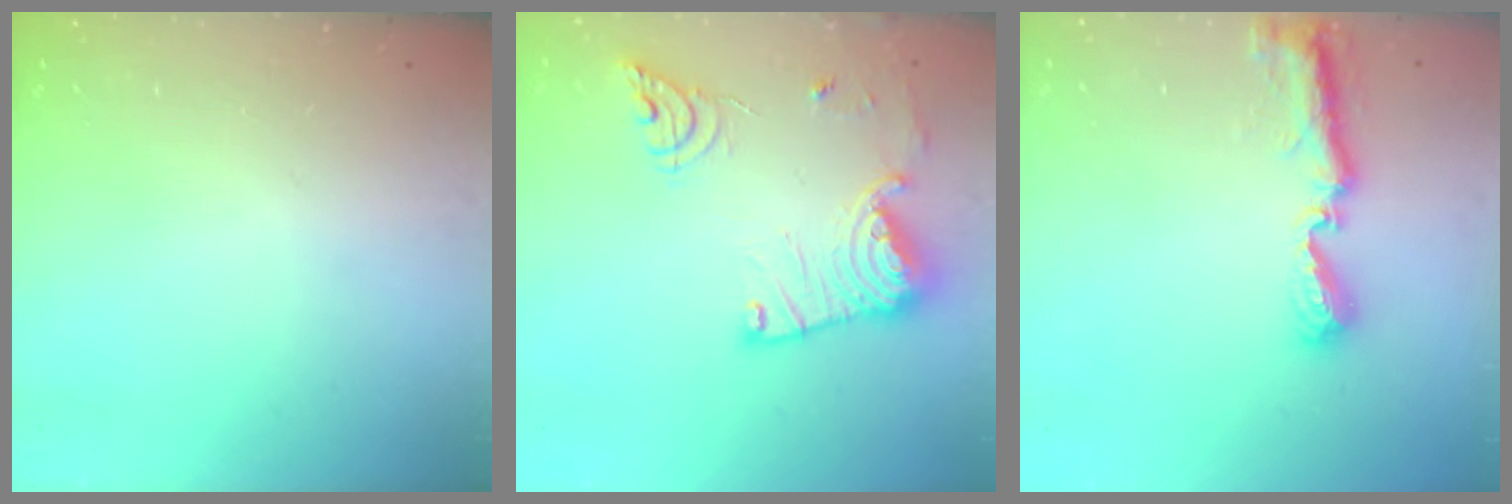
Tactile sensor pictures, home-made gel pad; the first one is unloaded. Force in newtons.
{"total": 17.8, "press": 17.8, "slide": 1.6}
{"total": 8.8, "press": 8.8, "slide": 0.7}